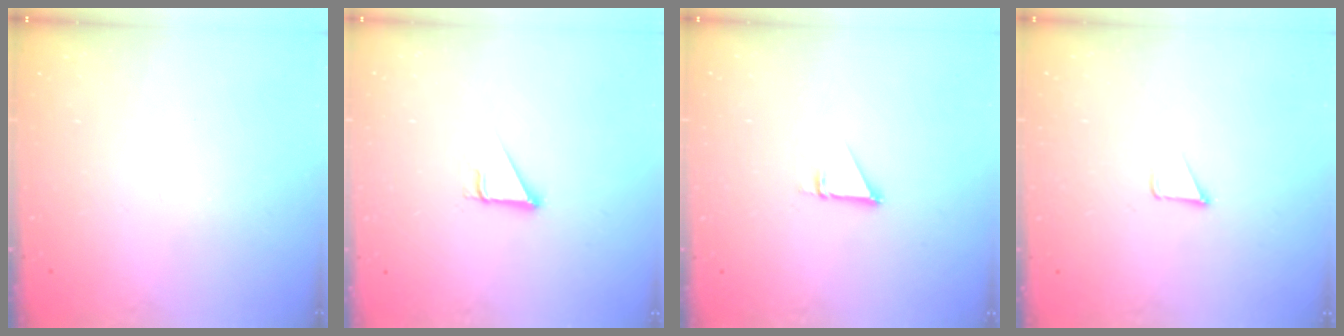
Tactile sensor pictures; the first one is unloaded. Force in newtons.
{"total": 2.7, "press": 2.7, "slide": 0.3}
{"total": 1.0, "press": 1.0, "slide": 0.1}
{"total": 1.2, "press": 1.2, "slide": 0.1}